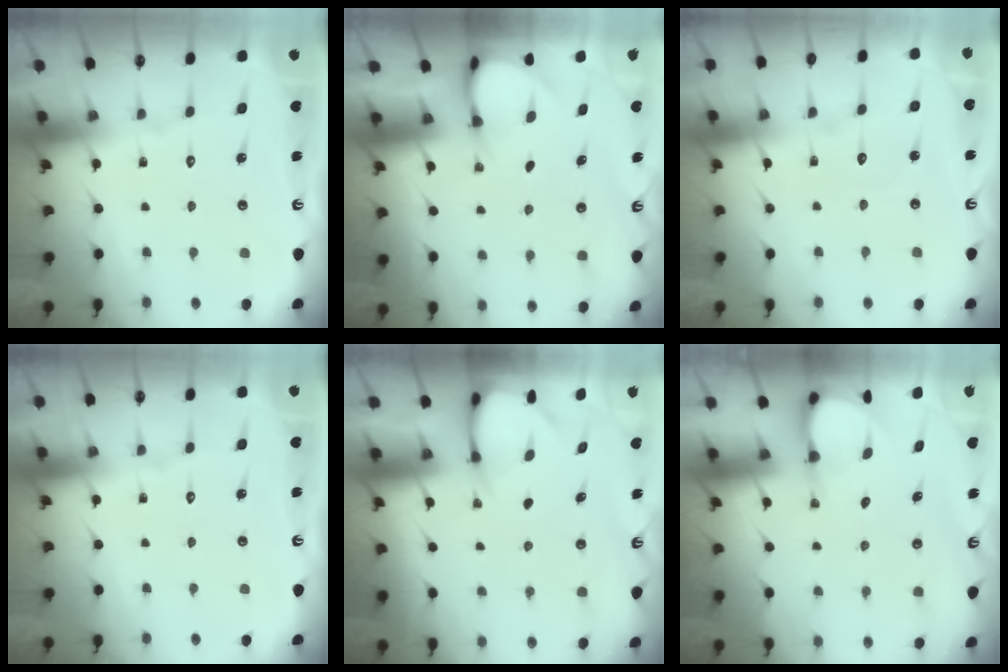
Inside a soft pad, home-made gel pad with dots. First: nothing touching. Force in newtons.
{"total": 3.7, "press": 3.7, "slide": 0.3}
{"total": 4.4, "press": 4.4, "slide": 0.5}
{"total": 0.0}
{"total": 3.6, "press": 3.6, "slide": 0.4}
{"total": 4.0, "press": 4.0, "slide": 0.2}